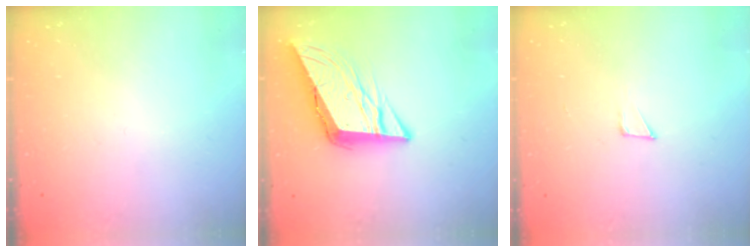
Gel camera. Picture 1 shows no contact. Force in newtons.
{"total": 11.4, "press": 11.2, "slide": 1.9}
{"total": 4.3, "press": 4.2, "slide": 0.3}